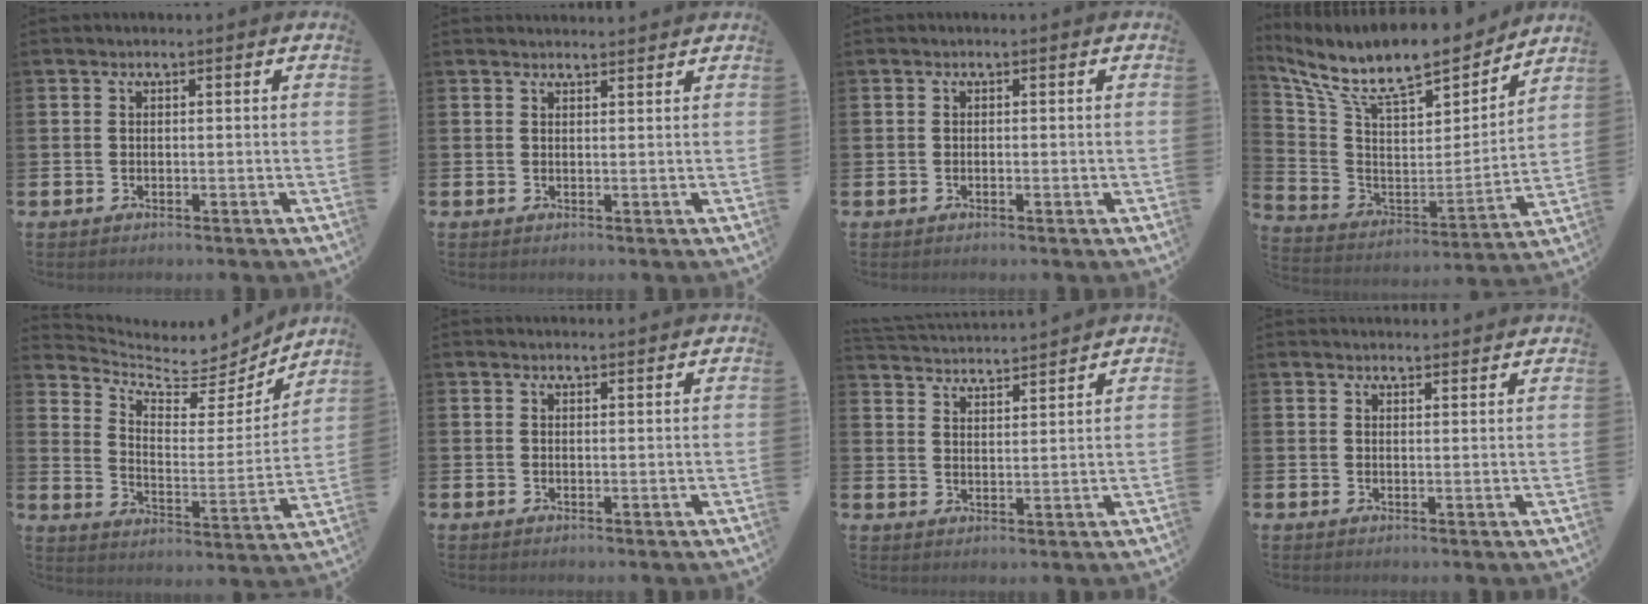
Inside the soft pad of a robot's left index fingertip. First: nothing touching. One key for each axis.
{"total": 1.6, "fx": 1.6, "fy": 0.0, "fz": -0.1, "tx": 0.013, "ty": -0.011, "tz": 0.026}
{"total": 0.0}
{"total": 11.1, "fx": 9.7, "fy": 2.8, "fz": 4.5, "tx": -0.123, "ty": -0.072, "tz": 0.165}
{"total": 7.6, "fx": 7.2, "fy": 2.1, "fz": 1.2, "tx": -0.057, "ty": -0.063, "tz": 0.123}
{"total": 1.3, "fx": 1.3, "fy": 0.0, "fz": 0.0, "tx": 0.011, "ty": -0.008, "tz": 0.021}
{"total": 4.0, "fx": 4.0, "fy": -0.2, "fz": -0.2, "tx": -0.011, "ty": -0.033, "tz": 0.070}
{"total": 2.3, "fx": 2.3, "fy": 0.1, "fz": -0.1, "tx": 0.011, "ty": -0.018, "tz": 0.040}